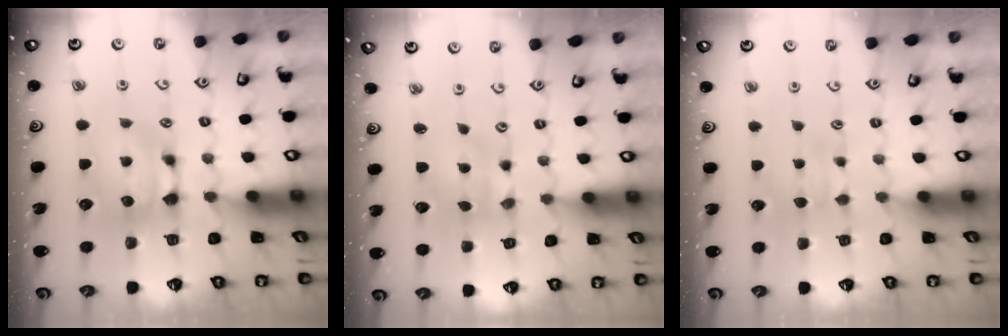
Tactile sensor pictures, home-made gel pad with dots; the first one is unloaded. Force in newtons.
{"total": 1.9, "press": 1.6, "slide": 0.9}
{"total": 2.6, "press": 2.5, "slide": 0.2}